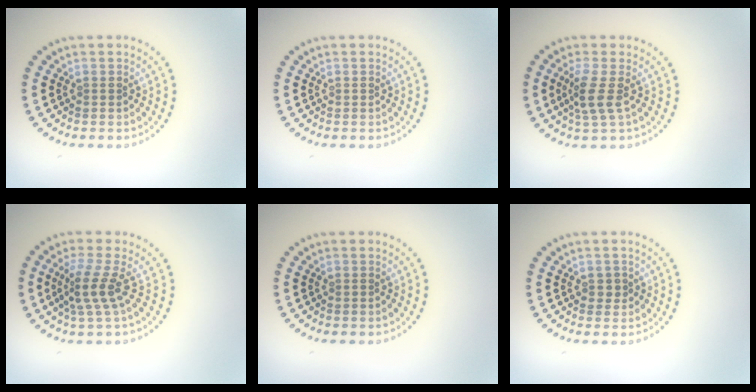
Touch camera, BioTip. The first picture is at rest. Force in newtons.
{"total": 0.0}
{"total": 2.6, "press": 2.1, "slide": 1.6}
{"total": 3.0, "press": 2.0, "slide": 2.2}
{"total": 0.0}
{"total": 1.0, "press": 1.0, "slide": 0.3}